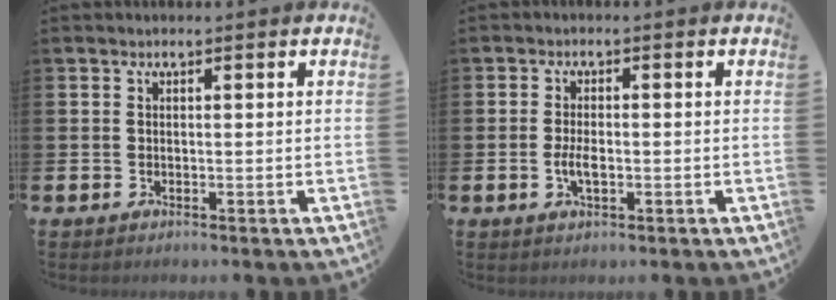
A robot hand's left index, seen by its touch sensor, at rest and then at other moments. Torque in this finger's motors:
{"motor_torque": [0.58, 0.25, 0.05, 0.06]}